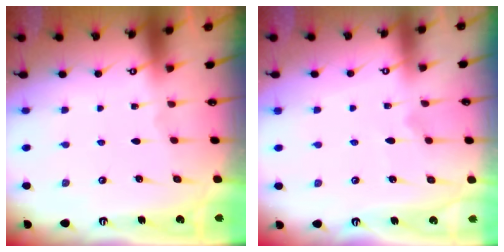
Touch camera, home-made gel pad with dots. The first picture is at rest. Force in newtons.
{"total": 7.1, "press": 7.1, "slide": 0.3}